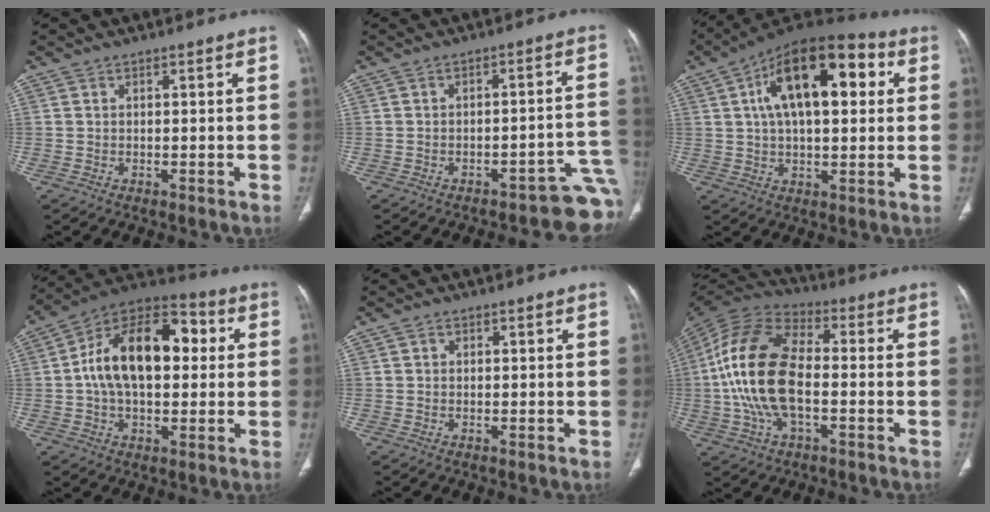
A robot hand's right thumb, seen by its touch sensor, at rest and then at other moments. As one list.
[{"total": 10.8, "force": [-7.0, 3.7, 7.3], "torque": [-0.033, 0.068, -0.082]}, {"total": 20.3, "force": [5.5, 9.6, 17.0], "torque": [-0.250, 0.020, 0.078]}, {"total": 20.0, "force": [2.4, 11.8, 16.0], "torque": [-0.244, 0.034, 0.032]}, {"total": 0.7, "force": [0.2, 0.7, 0.3], "torque": [0.000, 0.002, 0.002]}, {"total": 18.5, "force": [-1.7, 9.7, 15.7], "torque": [-0.317, 0.028, -0.034]}]